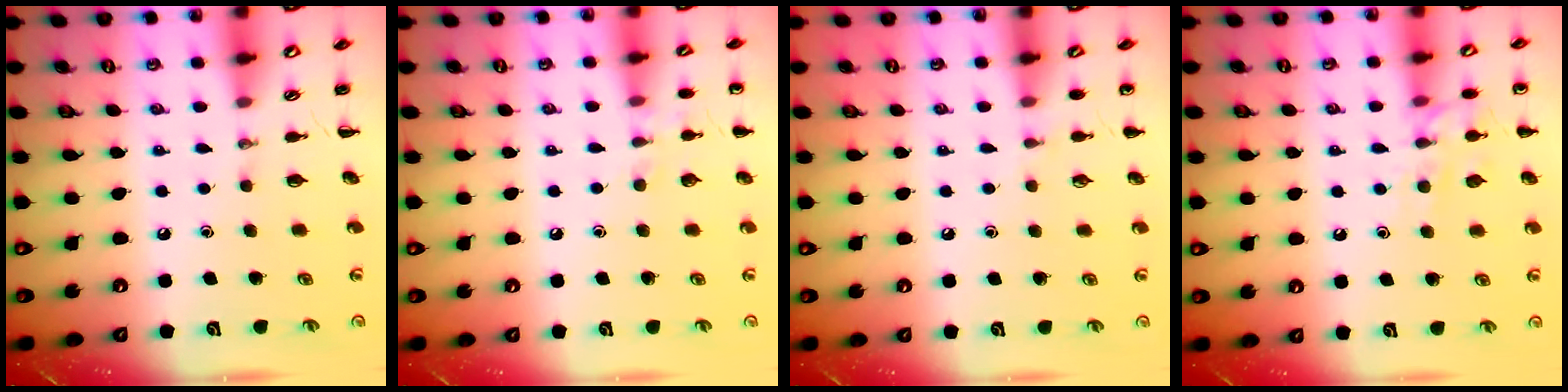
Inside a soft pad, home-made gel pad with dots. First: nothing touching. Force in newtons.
{"total": 5.3, "press": 5.0, "slide": 1.8}
{"total": 4.3, "press": 4.1, "slide": 1.5}
{"total": 10.7, "press": 10.6, "slide": 0.9}